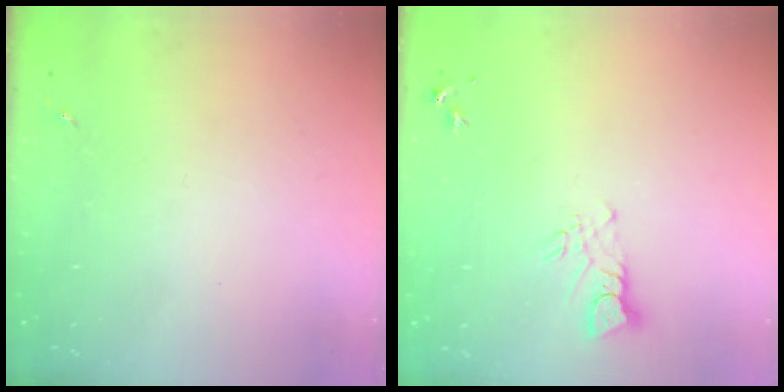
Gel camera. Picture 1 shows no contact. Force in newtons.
{"total": 4.8, "press": 4.8, "slide": 0.5}